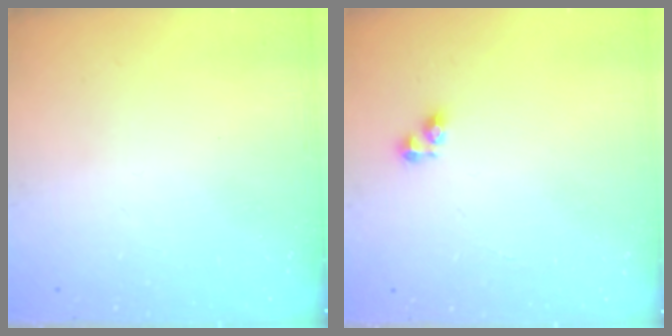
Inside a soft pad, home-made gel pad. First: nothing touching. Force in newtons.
{"total": 3.3, "press": 3.3, "slide": 0.4}